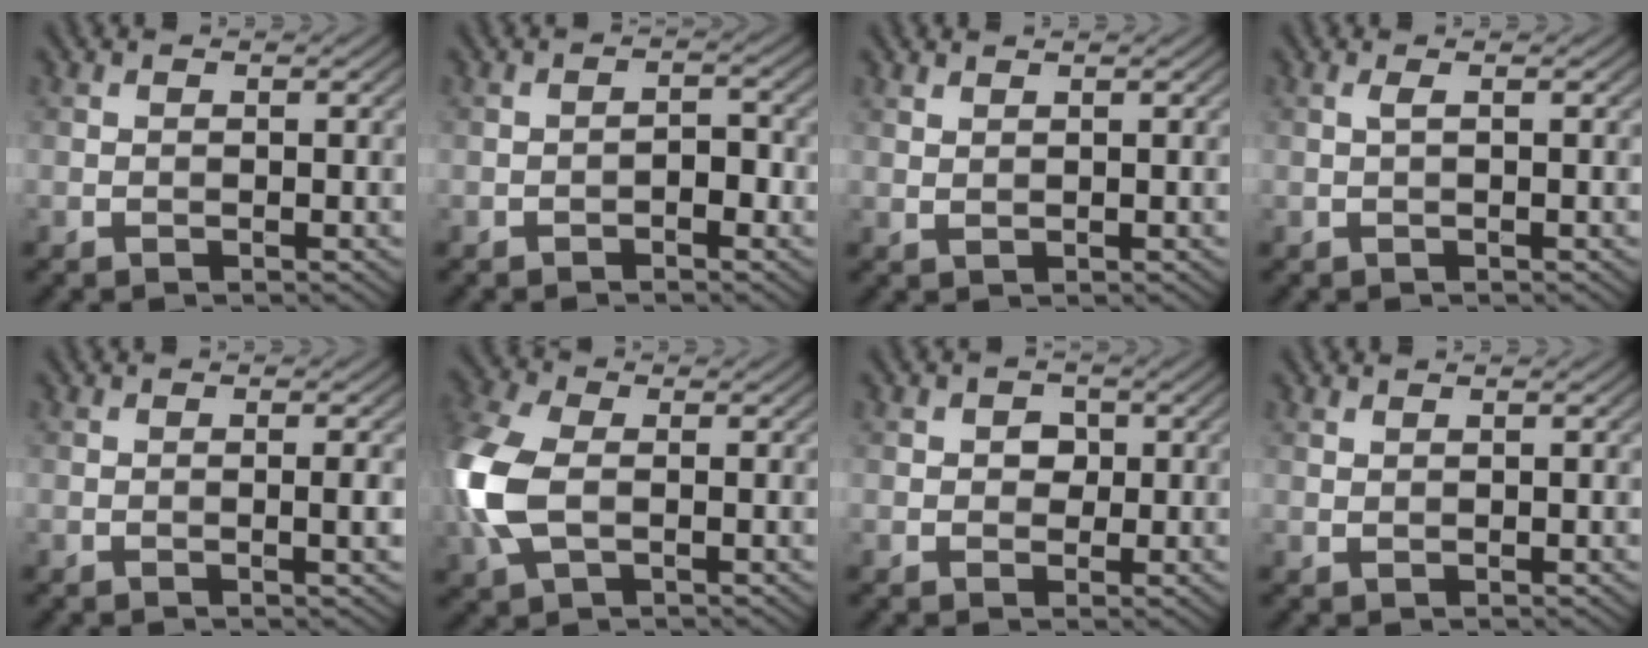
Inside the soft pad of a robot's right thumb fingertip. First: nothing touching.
{"total": 2.1, "force": [-1.1, 1.0, 1.5], "torque": [-0.019, 0.007, -0.021]}
{"total": 1.0, "force": [0.9, 0.1, 0.4], "torque": [-0.016, 0.001, 0.021]}
{"total": 0.8, "force": [0.2, 0.0, 0.8], "torque": [-0.019, 0.005, 0.001]}
{"total": 1.2, "force": [0.0, 0.0, 1.2], "torque": [-0.028, 0.001, -0.002]}
{"total": 10.0, "force": [-0.5, 6.3, 7.8], "torque": [-0.242, 0.000, -0.012]}
{"total": 2.1, "force": [0.3, 1.8, 1.0], "torque": [-0.019, -0.002, -0.001]}
{"total": 0.6, "force": [0.6, 0.0, 0.2], "torque": [-0.008, 0.001, 0.013]}